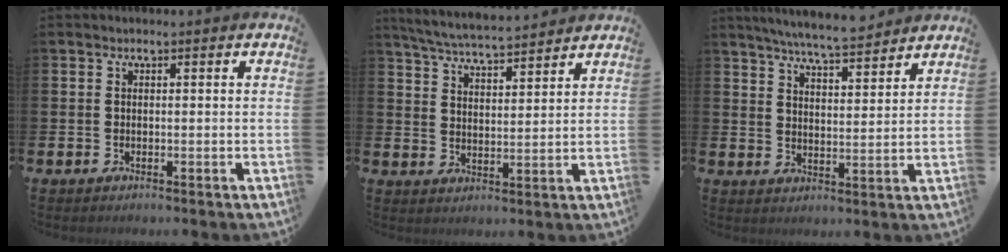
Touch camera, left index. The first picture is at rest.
{"total": 5.6, "force": [5.5, 0.2, 1.0], "torque": [-0.040, -0.032, 0.097]}
{"total": 6.4, "force": [6.2, 0.1, 1.5], "torque": [-0.041, -0.036, 0.110]}